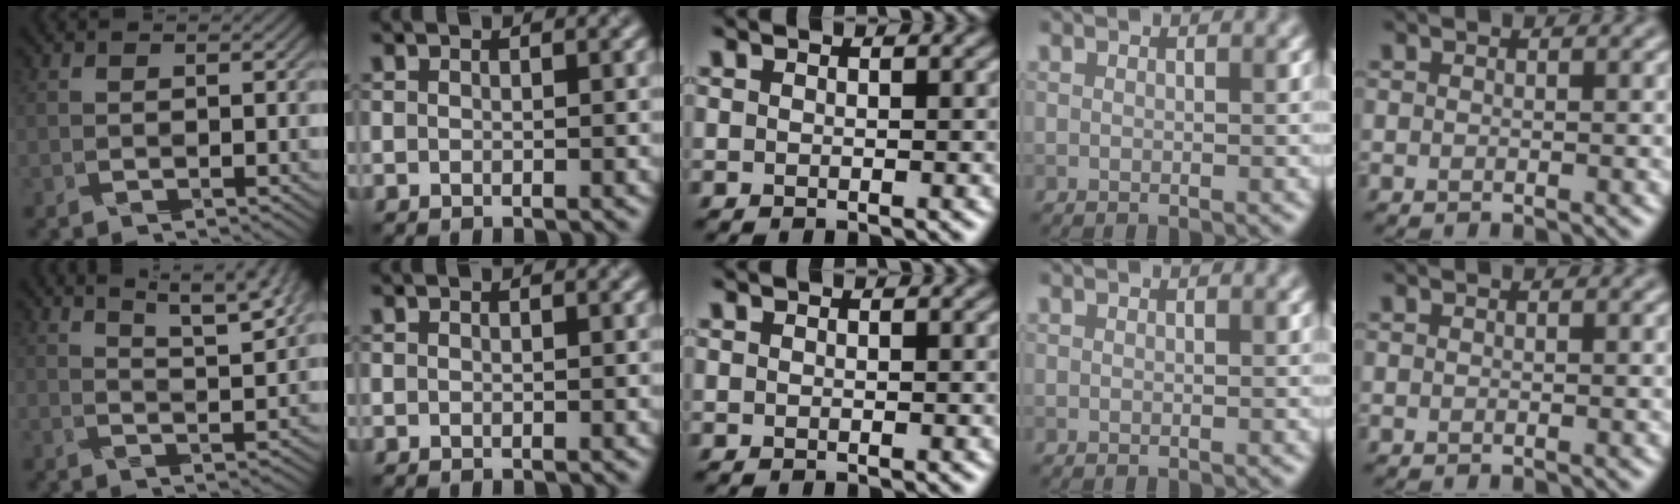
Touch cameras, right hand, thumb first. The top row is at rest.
{"thumb": {"total": 5.9, "force": [4.8, 0.0, 3.4], "torque": [-0.064, 0.008, 0.072]}}